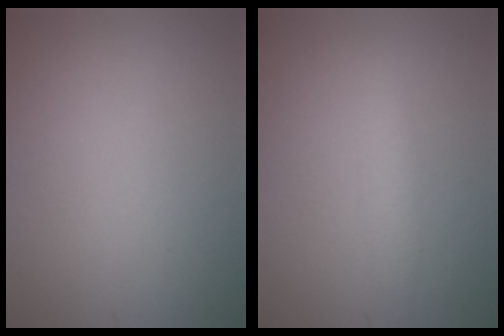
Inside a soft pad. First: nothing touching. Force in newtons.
{"total": 1.9, "press": 1.9, "slide": 0.0}